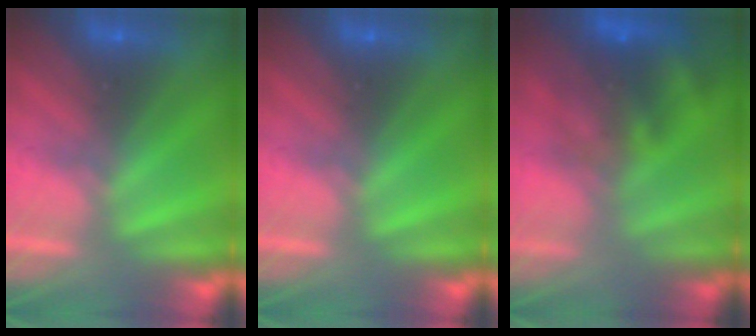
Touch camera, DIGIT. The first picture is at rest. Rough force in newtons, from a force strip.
{"total": 0.0}
{"total": 5.7}